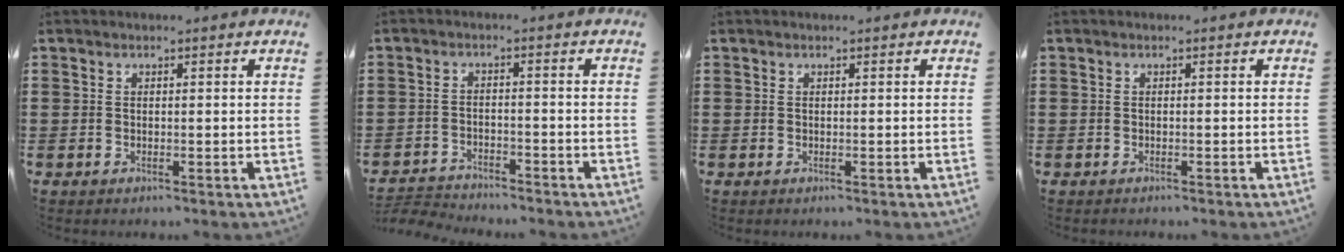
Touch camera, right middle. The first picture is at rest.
{"total": 3.2, "force": [-3.1, 0.4, 0.0], "torque": [-0.007, 0.000, -0.069]}
{"total": 0.0}
{"total": 0.5, "force": [-0.4, 0.3, -0.1], "torque": [0.002, 0.005, -0.010]}